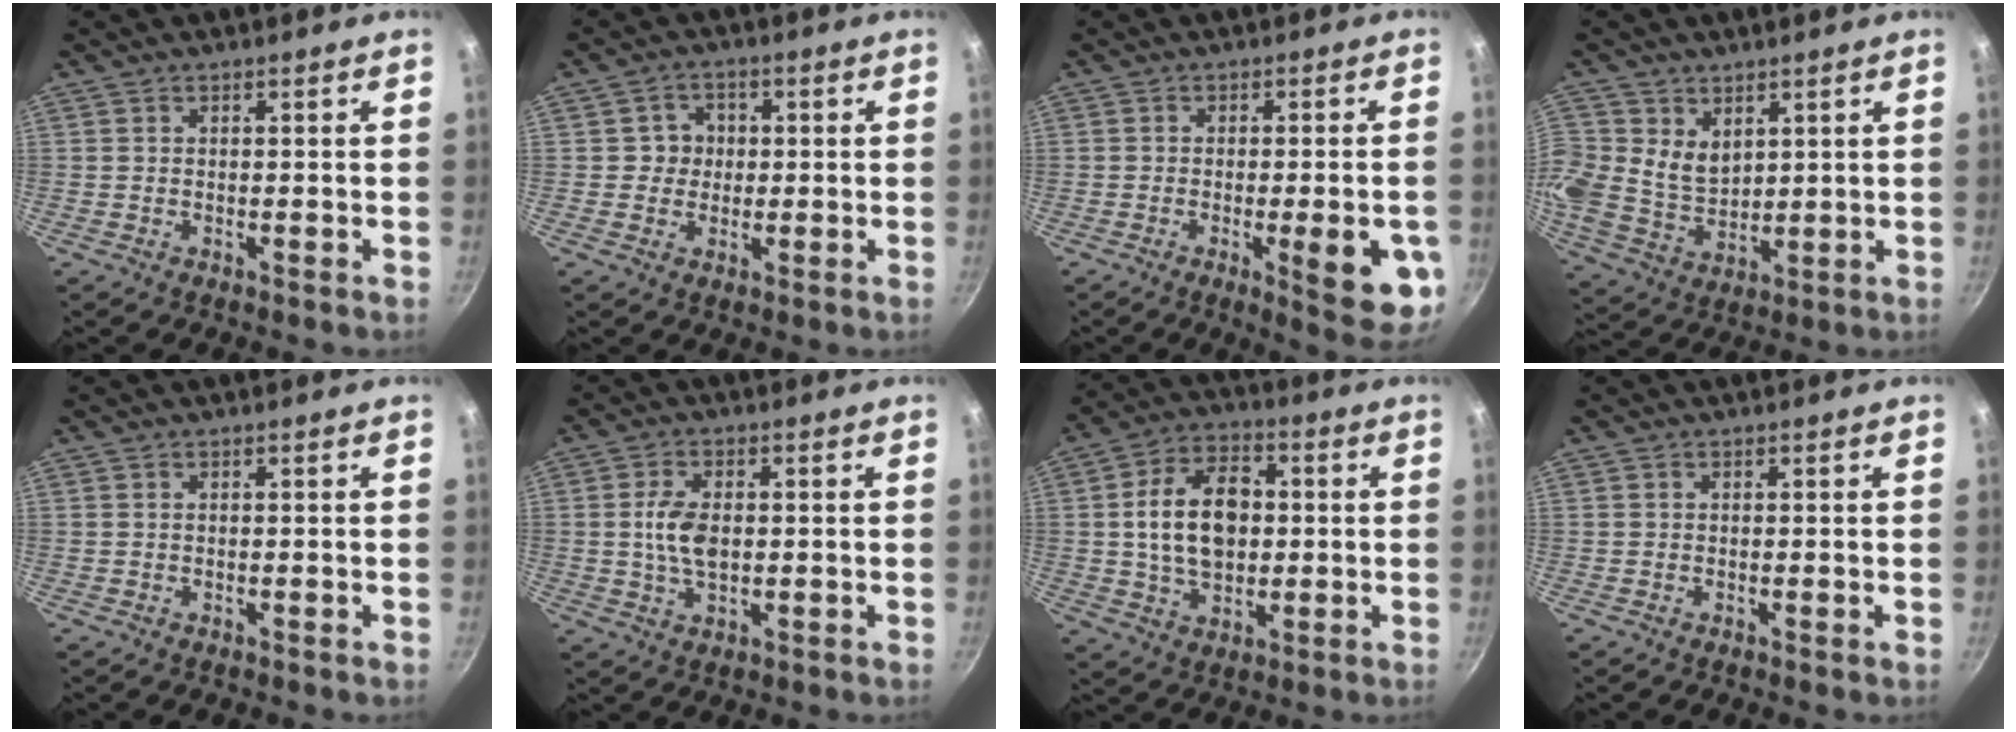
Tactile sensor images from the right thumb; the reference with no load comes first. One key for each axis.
{"total": 4.1, "fx": 0.2, "fy": 3.9, "fz": 1.3, "tx": 0.012, "ty": 0.005, "tz": -0.002}
{"total": 11.8, "fx": -3.3, "fy": 3.0, "fz": 10.9, "tx": -0.113, "ty": 0.005, "tz": -0.038}
{"total": 11.3, "fx": 4.0, "fy": 9.1, "fz": 5.6, "tx": -0.115, "ty": -0.011, "tz": 0.088}
{"total": 0.0}
{"total": 6.6, "fx": 0.2, "fy": 3.8, "fz": 5.3, "tx": -0.099, "ty": 0.001, "tz": 0.002}
{"total": 14.2, "fx": 0.8, "fy": 9.5, "fz": 10.5, "tx": -0.150, "ty": 0.016, "tz": 0.010}
{"total": 0.0}